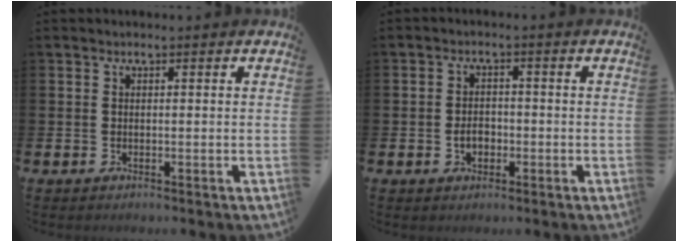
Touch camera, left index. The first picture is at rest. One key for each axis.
{"total": 2.5, "fx": -0.7, "fy": 1.8, "fz": 1.6, "tx": -0.019, "ty": 0.000, "tz": -0.018}